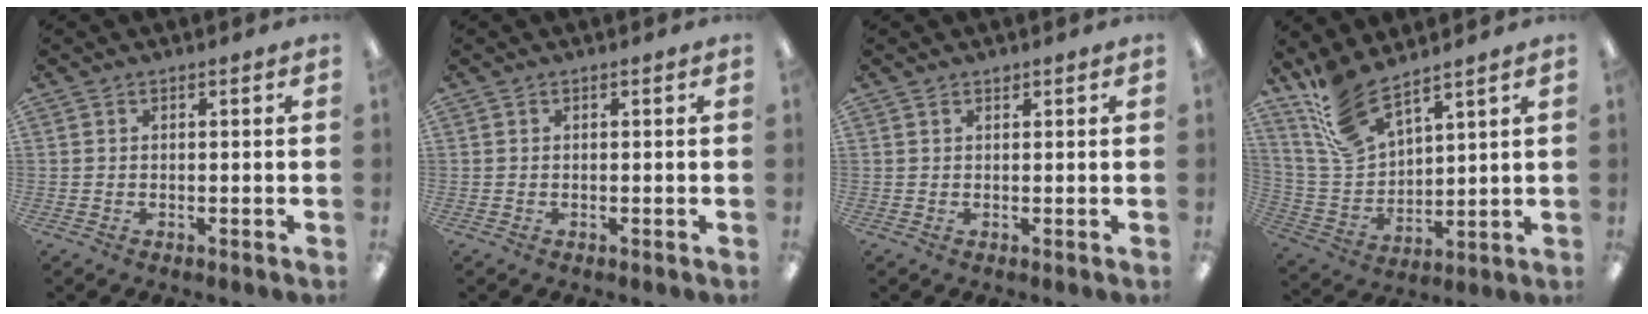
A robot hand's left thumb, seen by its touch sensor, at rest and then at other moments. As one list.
[{"total": 0.0}, {"total": 1.0, "force": [0.8, 0.4, 0.5], "torque": [-0.012, 0.001, 0.014]}, {"total": 13.4, "force": [10.7, 4.9, 6.4], "torque": [-0.152, -0.046, 0.204]}]